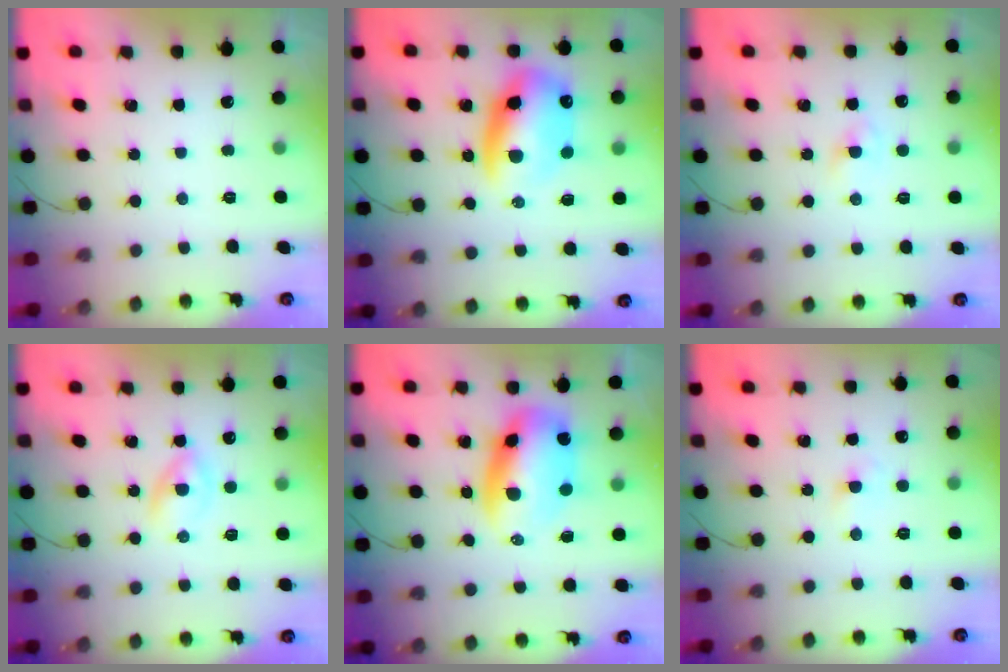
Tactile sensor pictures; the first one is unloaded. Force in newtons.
{"total": 14.0, "press": 13.6, "slide": 3.6}
{"total": 1.2, "press": 1.0, "slide": 0.5}
{"total": 2.5, "press": 2.2, "slide": 1.2}
{"total": 11.5, "press": 11.2, "slide": 2.9}
{"total": 1.9, "press": 1.7, "slide": 0.8}